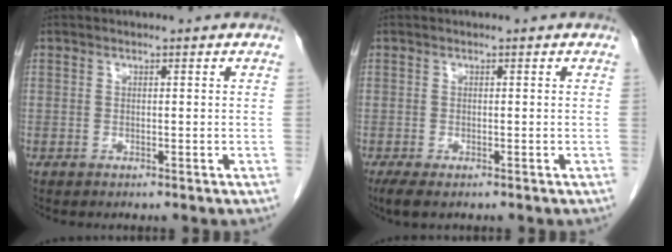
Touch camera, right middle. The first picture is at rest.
{"total": 2.9, "force": [-2.0, 0.9, 1.9], "torque": [-0.033, -0.009, -0.030]}